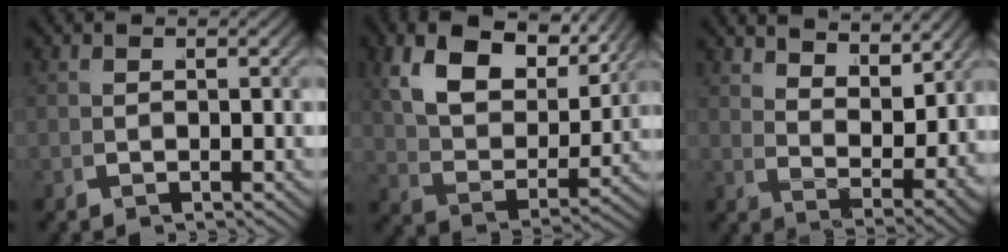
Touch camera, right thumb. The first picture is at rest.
{"total": 10.4, "force": [5.5, 5.4, 6.9], "torque": [-0.132, 0.003, 0.096]}
{"total": 5.8, "force": [3.7, 1.9, 4.0], "torque": [-0.065, -0.020, 0.081]}